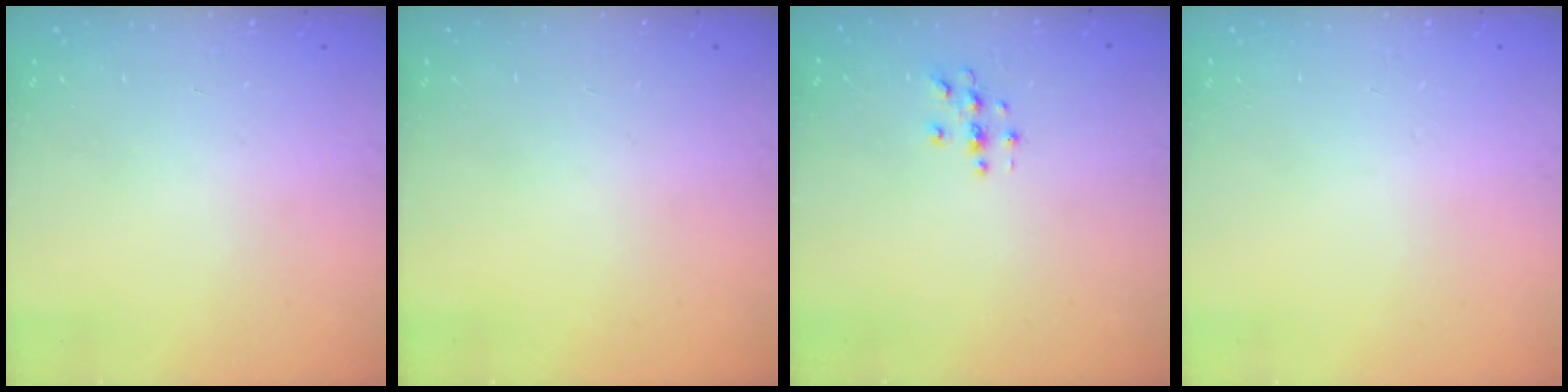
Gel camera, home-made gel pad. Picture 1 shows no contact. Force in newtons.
{"total": 0.0}
{"total": 2.9, "press": 2.9, "slide": 0.3}
{"total": 0.0}